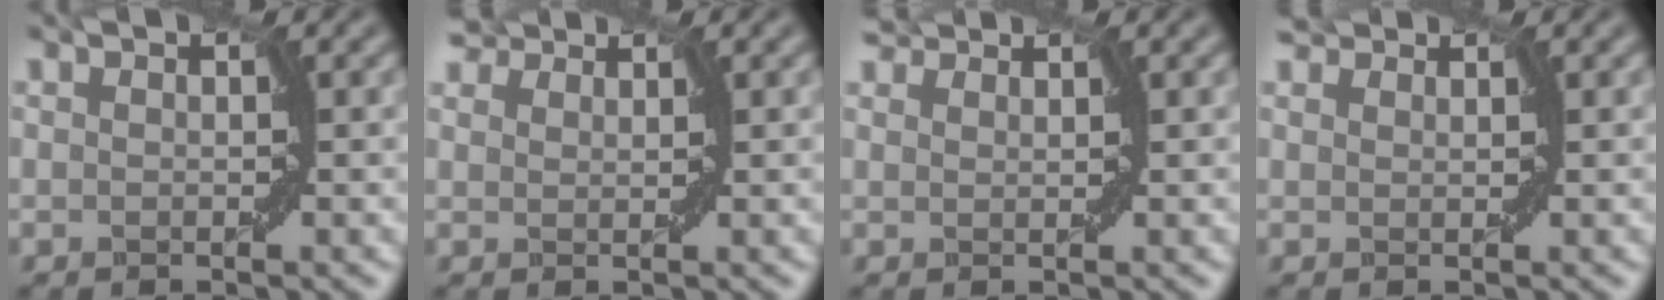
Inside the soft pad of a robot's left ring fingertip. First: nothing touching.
{"total": 2.7, "force": [2.5, 1.0, 0.7], "torque": [-0.016, 0.005, 0.043]}
{"total": 2.2, "force": [2.1, 0.5, 0.5], "torque": [-0.011, 0.006, 0.033]}
{"total": 1.6, "force": [1.6, 0.4, 0.3], "torque": [-0.008, 0.003, 0.024]}